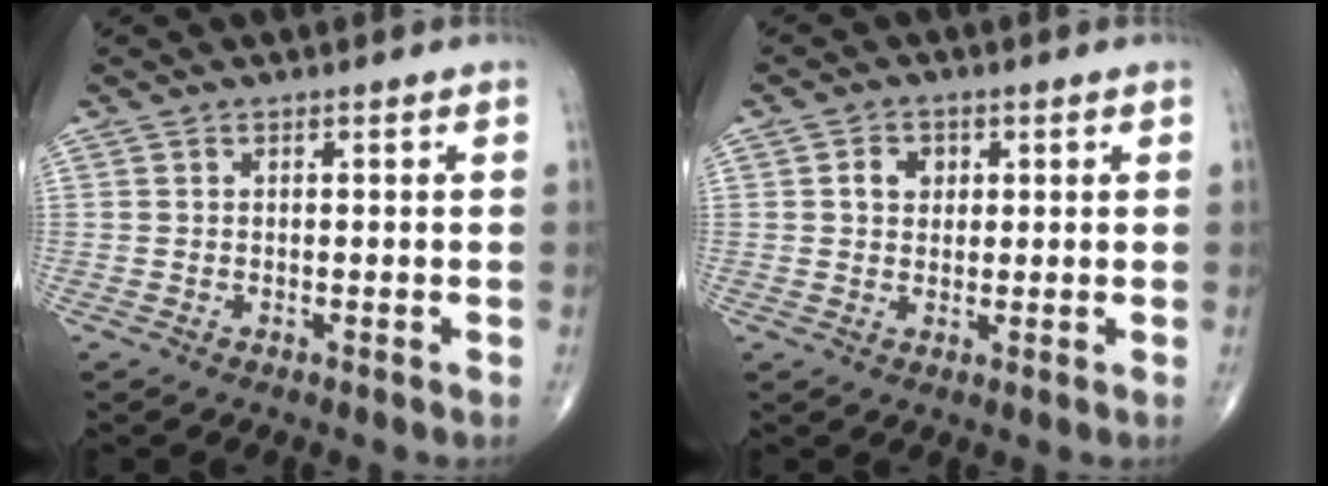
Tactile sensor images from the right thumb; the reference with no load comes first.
{"total": 3.6, "force": [0.9, 2.9, 1.8], "torque": [-0.011, 0.003, 0.012]}